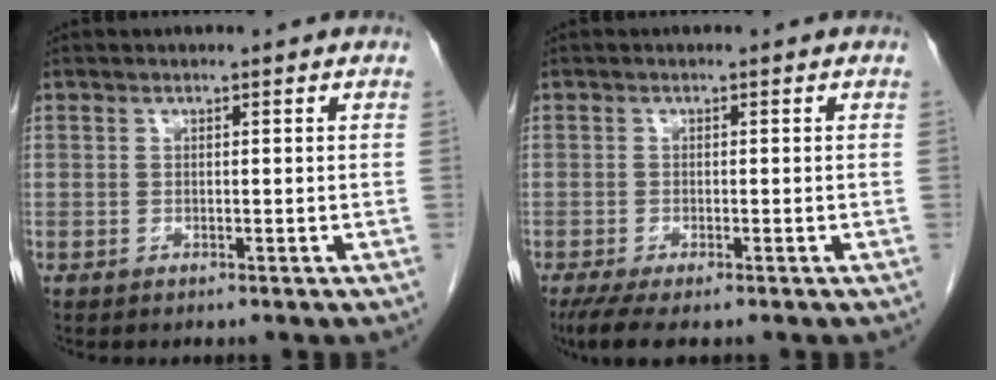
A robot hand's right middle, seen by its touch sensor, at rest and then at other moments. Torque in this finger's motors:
{"motor_torque": [0.53, -0.37, 0.08, 0.04]}